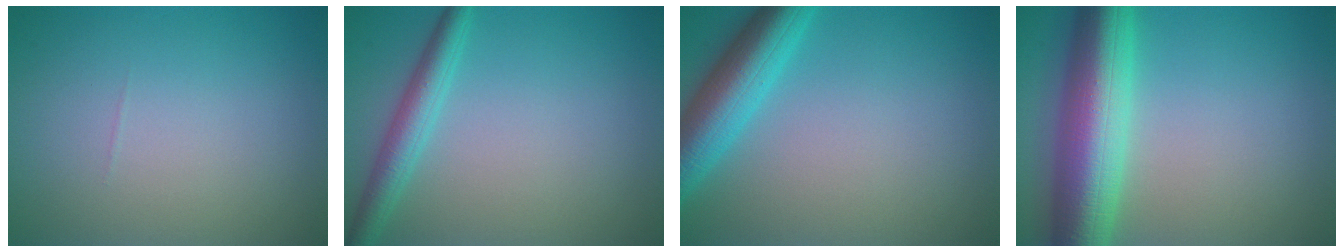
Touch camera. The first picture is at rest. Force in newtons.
{"total": 3.1, "press": 3.1, "slide": 0.2}
{"total": 6.2, "press": 6.2, "slide": 0.3}
{"total": 9.9, "press": 9.9, "slide": 0.2}